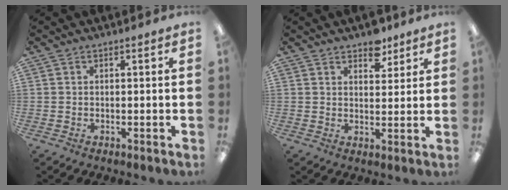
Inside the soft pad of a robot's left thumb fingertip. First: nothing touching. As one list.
[{"total": 5.5, "force": [4.4, 2.8, 1.8], "torque": [-0.005, -0.025, 0.075]}]